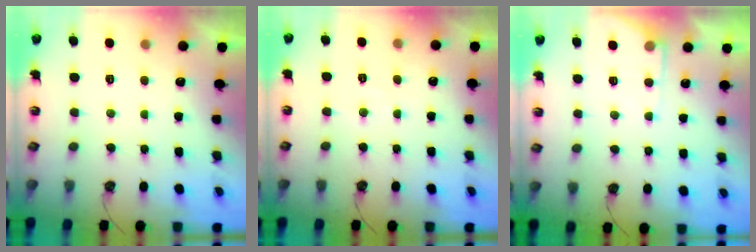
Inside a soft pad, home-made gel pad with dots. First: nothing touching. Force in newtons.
{"total": 5.3, "press": 5.2, "slide": 0.8}
{"total": 4.5, "press": 4.4, "slide": 0.6}